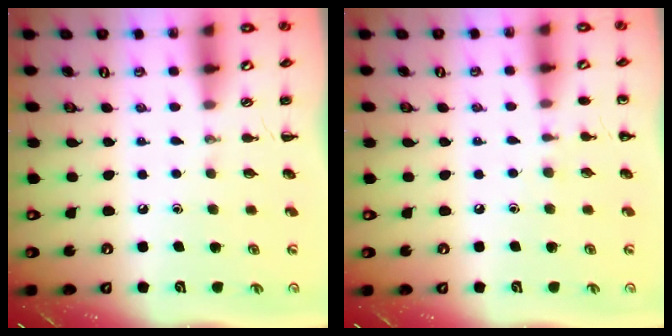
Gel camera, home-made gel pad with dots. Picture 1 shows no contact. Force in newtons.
{"total": 5.1, "press": 4.8, "slide": 1.7}